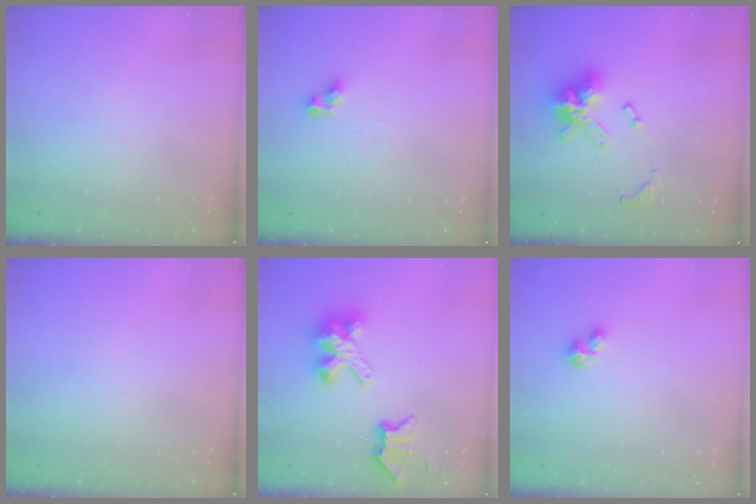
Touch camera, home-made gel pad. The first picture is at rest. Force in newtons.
{"total": 5.5, "press": 5.5, "slide": 0.6}
{"total": 15.2, "press": 15.1, "slide": 1.3}
{"total": 0.0}
{"total": 9.8, "press": 9.8, "slide": 1.0}
{"total": 3.2, "press": 3.2, "slide": 0.4}